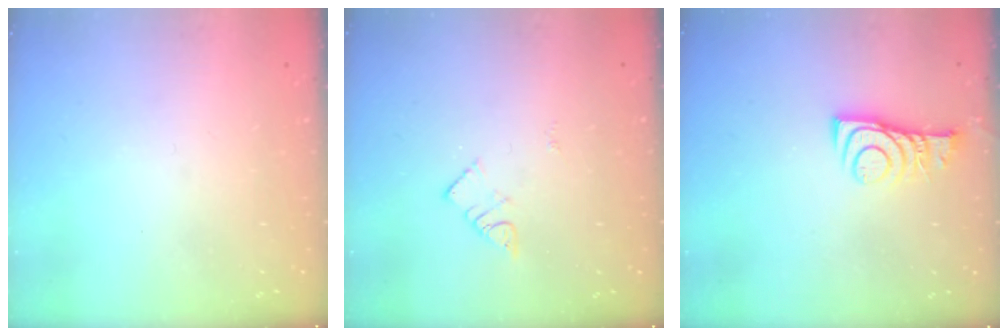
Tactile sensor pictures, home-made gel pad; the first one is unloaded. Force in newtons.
{"total": 3.8, "press": 3.8, "slide": 0.1}
{"total": 8.9, "press": 8.8, "slide": 0.8}